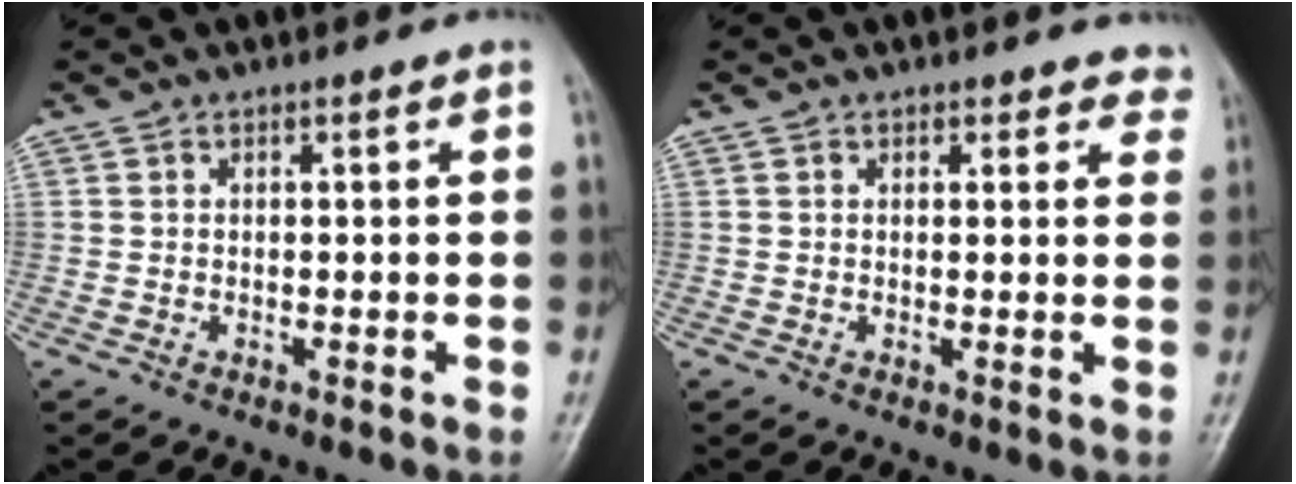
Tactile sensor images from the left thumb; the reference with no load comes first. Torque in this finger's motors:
{"motor_torque": [-0.11, -0.11, -0.06, 0.21, -0.06]}